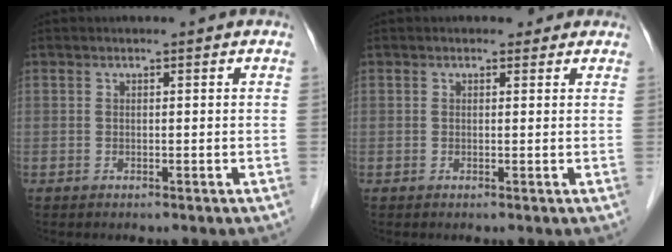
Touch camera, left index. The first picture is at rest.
{"total": 1.4, "force": [1.0, 1.0, 0.3], "torque": [0.001, 0.002, 0.007]}